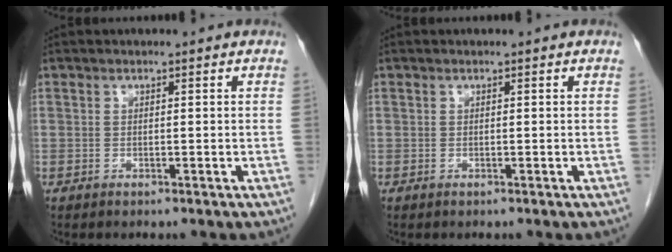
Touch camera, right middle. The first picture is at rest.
{"total": 0.0}